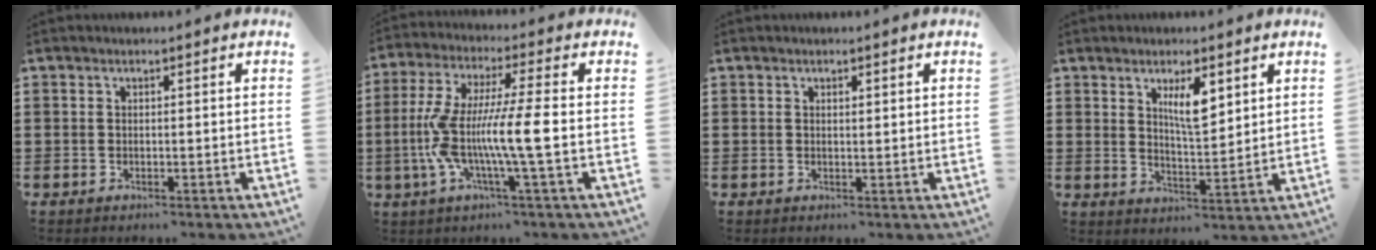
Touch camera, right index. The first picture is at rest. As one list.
[{"total": 11.6, "force": [-2.3, 0.8, 11.4], "torque": [-0.240, -0.018, -0.053]}, {"total": 0.6, "force": [0.4, 0.3, 0.4], "torque": [-0.008, 0.003, 0.007]}, {"total": 5.5, "force": [2.7, 1.7, 4.5], "torque": [-0.080, -0.003, 0.044]}]